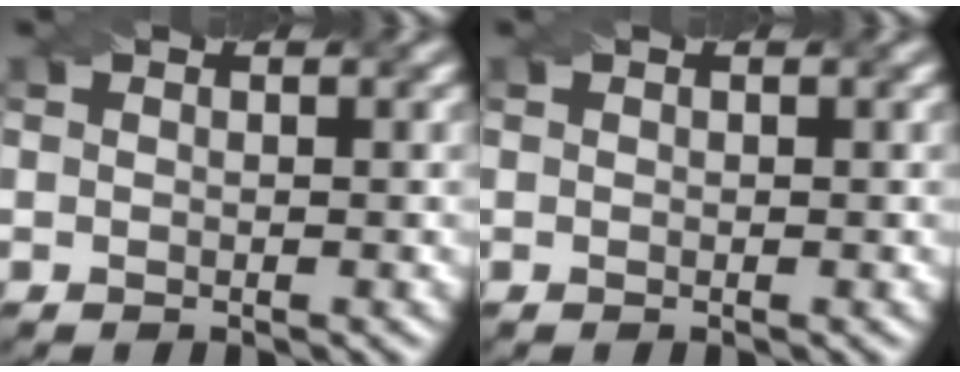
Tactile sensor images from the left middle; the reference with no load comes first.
{"total": 0.0}